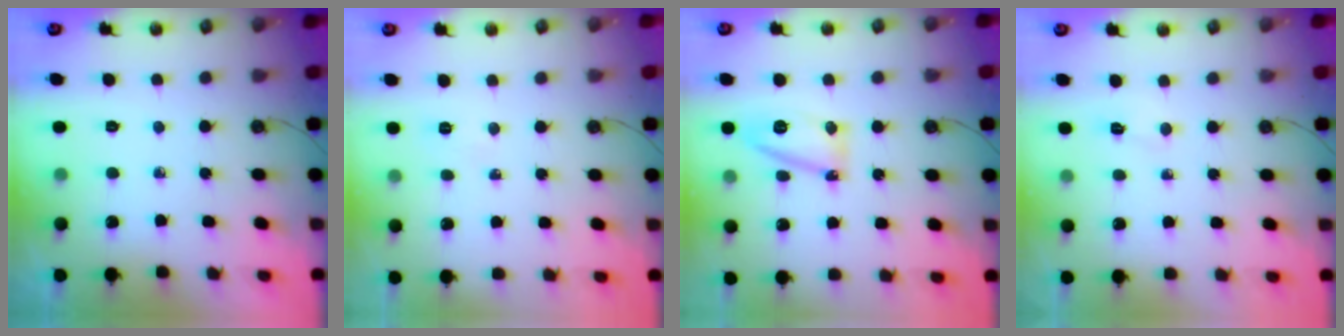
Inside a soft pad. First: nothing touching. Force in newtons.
{"total": 2.8, "press": 2.6, "slide": 0.9}
{"total": 9.8, "press": 9.7, "slide": 1.2}
{"total": 4.1, "press": 2.2, "slide": 3.4}